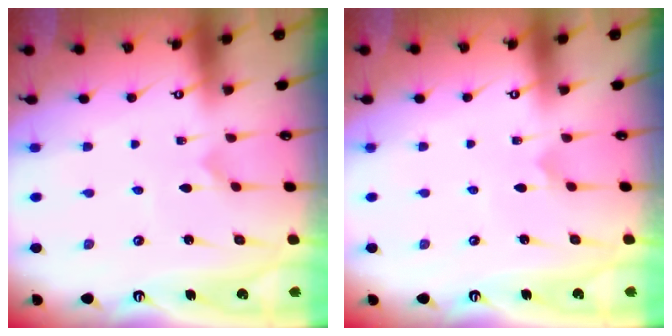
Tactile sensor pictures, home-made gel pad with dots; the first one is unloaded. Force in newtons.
{"total": 1.3, "press": 1.3, "slide": 0.1}